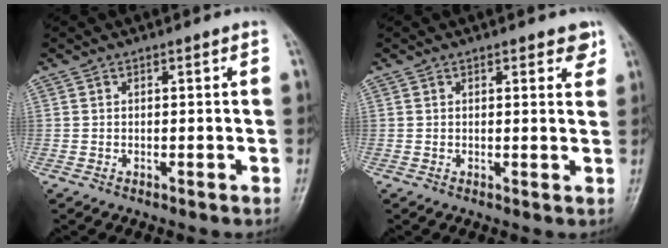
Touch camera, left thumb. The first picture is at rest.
{"total": 3.2, "force": [2.0, 1.4, 1.9], "torque": [-0.002, -0.008, 0.020]}